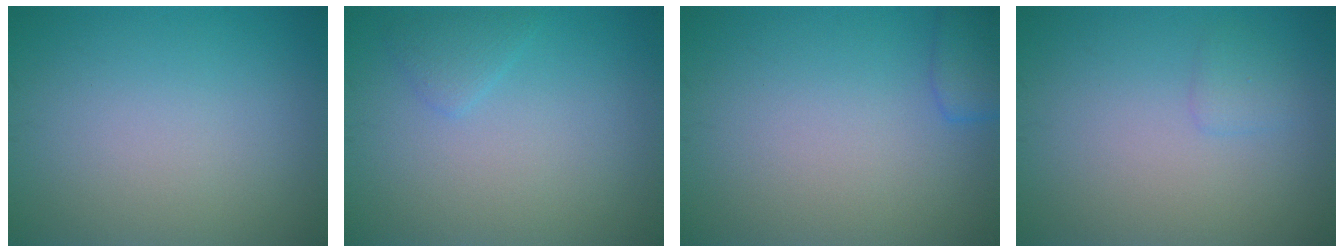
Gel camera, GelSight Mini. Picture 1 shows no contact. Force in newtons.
{"total": 1.3, "press": 1.3, "slide": 0.1}
{"total": 2.2, "press": 2.2, "slide": 0.1}
{"total": 1.0, "press": 1.0, "slide": 0.1}